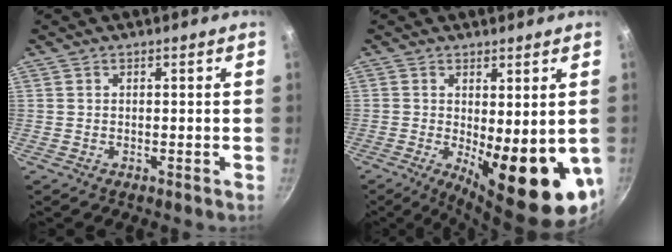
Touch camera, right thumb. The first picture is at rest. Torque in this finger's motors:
{"motor_torque": [-0.23, 1.20, 1.83, -0.47, 0.30]}